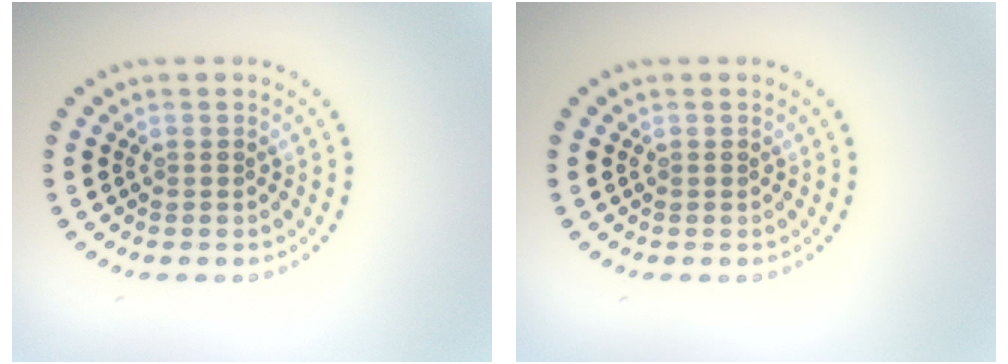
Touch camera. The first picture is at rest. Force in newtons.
{"total": 0.0}